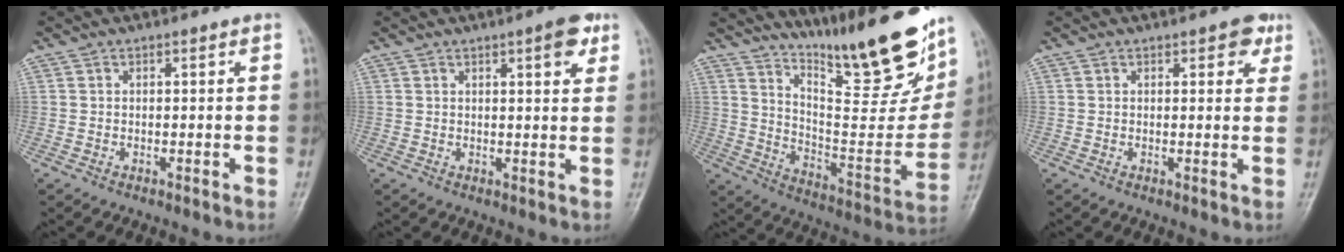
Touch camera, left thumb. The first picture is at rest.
{"total": 4.9, "force": [2.7, 1.4, 3.8], "torque": [-0.041, -0.010, 0.032]}
{"total": 23.2, "force": [17.2, 4.6, 14.8], "torque": [-0.188, -0.112, 0.276]}
{"total": 3.9, "force": [2.1, 2.0, 2.7], "torque": [-0.009, -0.004, 0.017]}